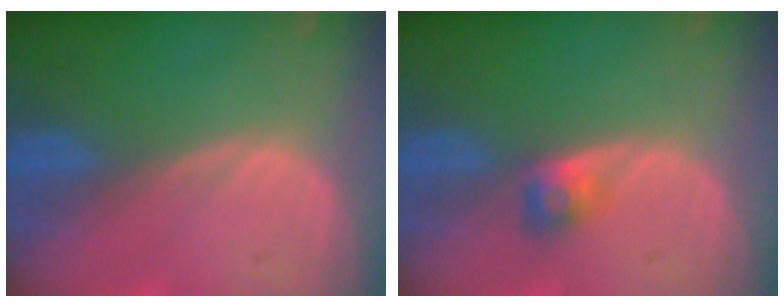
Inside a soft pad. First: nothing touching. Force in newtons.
{"total": 2.5, "press": 2.4, "slide": 0.8}